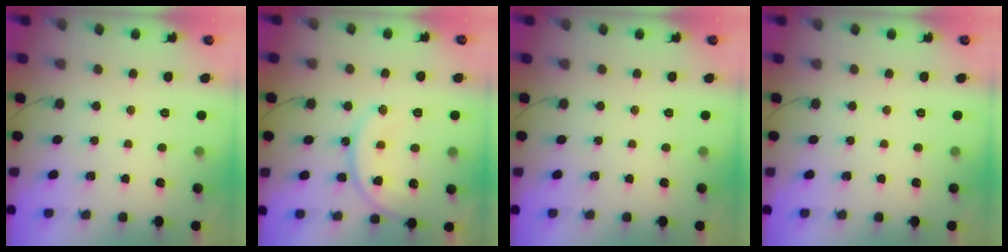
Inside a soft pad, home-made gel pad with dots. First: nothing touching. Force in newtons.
{"total": 15.4, "press": 15.3, "slide": 1.4}
{"total": 0.0}
{"total": 0.0}